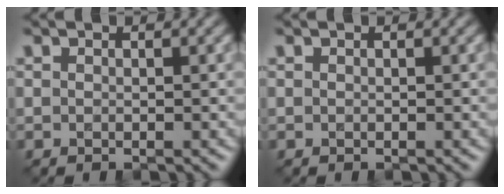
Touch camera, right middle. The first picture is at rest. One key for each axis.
{"total": 0.0}